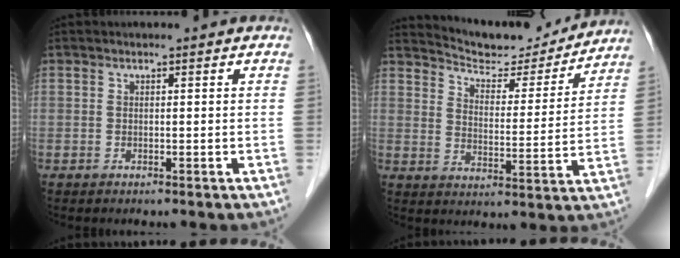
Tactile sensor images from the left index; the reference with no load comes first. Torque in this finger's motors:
{"motor_torque": [-0.20, -0.41, 0.15, 0.02]}